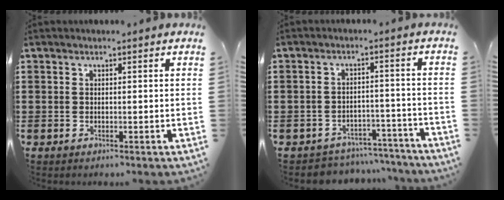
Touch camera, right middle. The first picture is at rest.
{"total": 4.3, "force": [-4.2, 0.8, 0.4], "torque": [-0.010, 0.008, -0.089]}